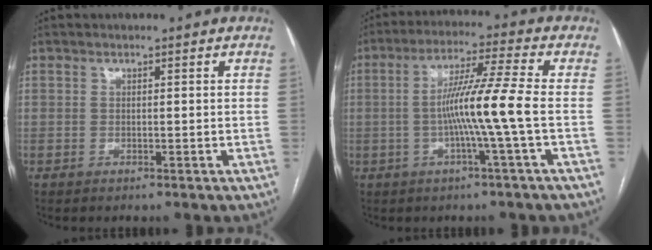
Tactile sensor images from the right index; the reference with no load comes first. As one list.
[{"total": 9.6, "force": [-1.5, -1.7, 9.3], "torque": [-0.169, 0.004, -0.030]}]